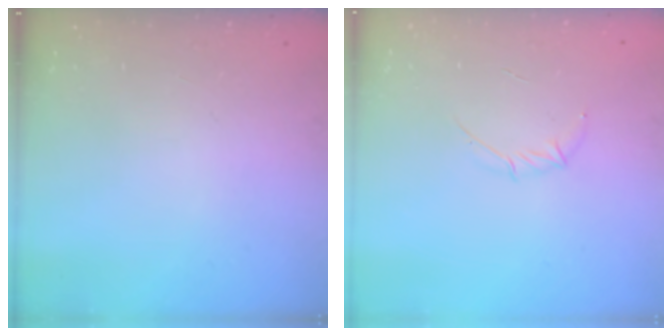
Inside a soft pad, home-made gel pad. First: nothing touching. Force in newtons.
{"total": 4.1, "press": 3.9, "slide": 1.0}